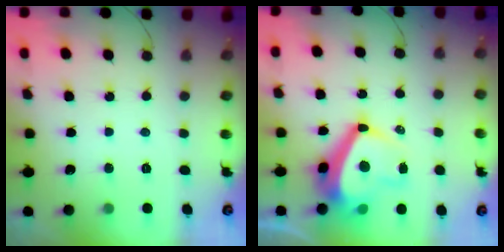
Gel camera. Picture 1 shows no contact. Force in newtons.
{"total": 13.5, "press": 13.3, "slide": 1.9}